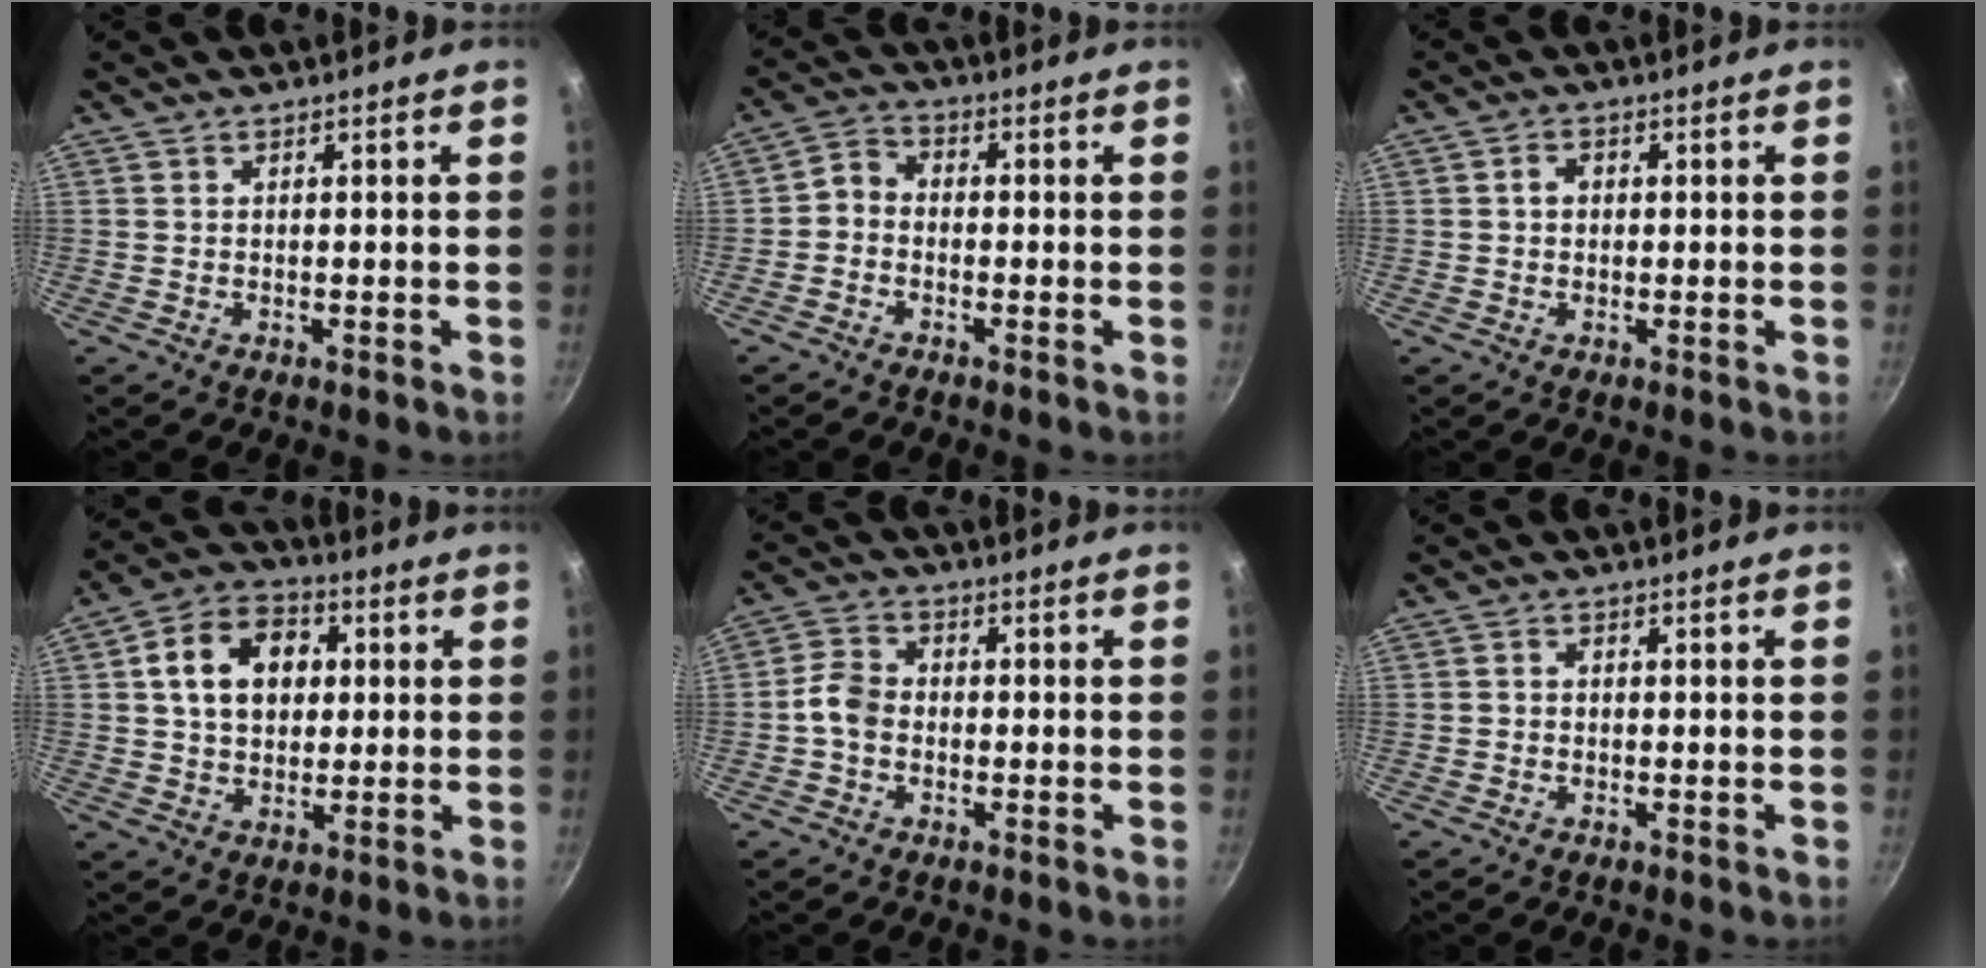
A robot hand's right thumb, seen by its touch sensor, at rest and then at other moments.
{"total": 3.5, "force": [-1.3, 2.7, 1.9], "torque": [-0.035, 0.027, -0.039]}
{"total": 2.2, "force": [0.2, 1.8, 1.3], "torque": [-0.014, 0.007, 0.001]}
{"total": 12.5, "force": [2.6, 9.3, 8.0], "torque": [-0.109, 0.017, 0.031]}
{"total": 4.8, "force": [-1.2, 3.7, 2.9], "torque": [-0.048, 0.022, -0.036]}
{"total": 0.9, "force": [-0.4, 0.7, 0.5], "torque": [-0.009, 0.004, -0.008]}